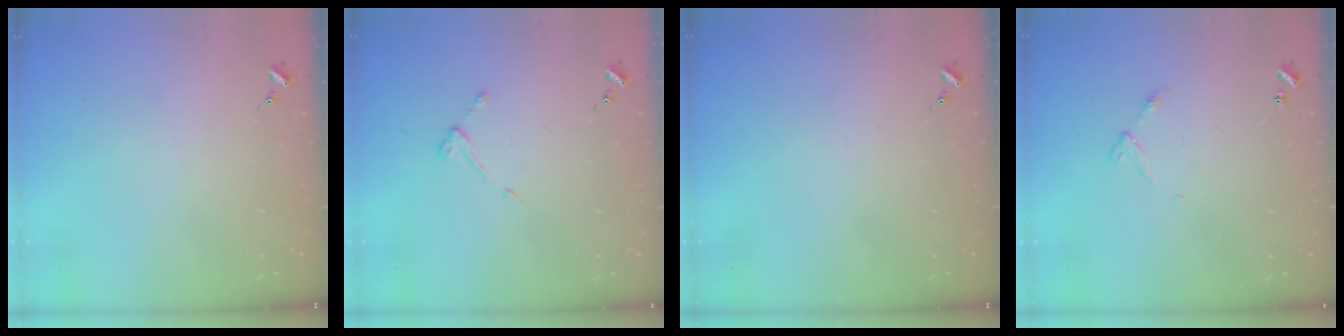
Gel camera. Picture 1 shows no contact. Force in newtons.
{"total": 3.8, "press": 3.8, "slide": 0.3}
{"total": 0.0}
{"total": 5.9, "press": 5.9, "slide": 0.6}